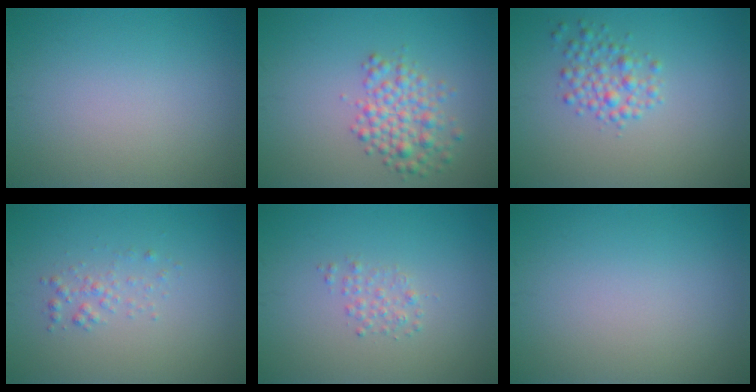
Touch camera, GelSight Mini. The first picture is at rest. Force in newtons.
{"total": 3.5, "press": 3.5, "slide": 0.1}
{"total": 2.4, "press": 2.4, "slide": 0.1}
{"total": 1.3, "press": 1.3, "slide": 0.1}
{"total": 1.2, "press": 1.2, "slide": 0.0}
{"total": 0.0}